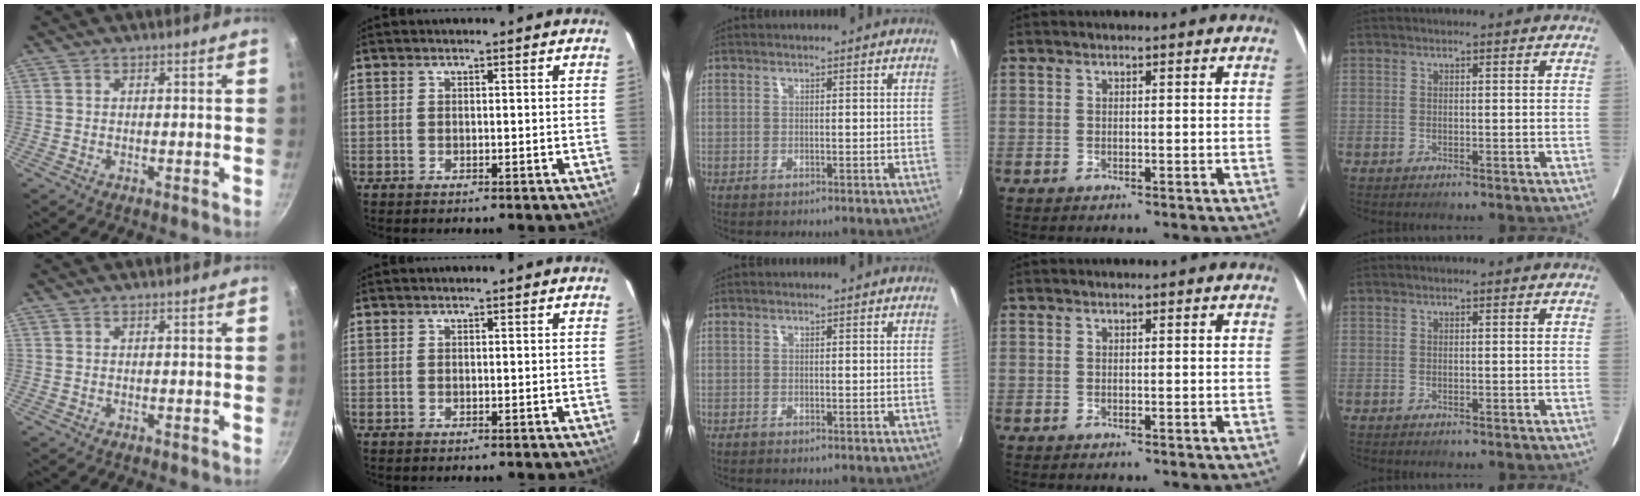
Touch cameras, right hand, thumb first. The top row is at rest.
{}